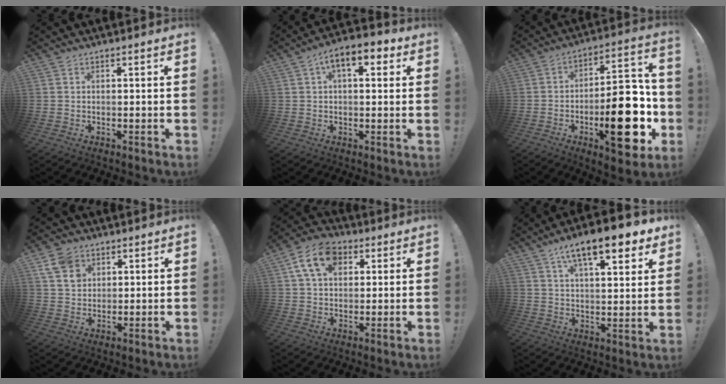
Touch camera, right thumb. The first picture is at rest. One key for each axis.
{"total": 8.7, "fx": 3.2, "fy": 4.1, "fz": 7.0, "tx": -0.093, "ty": -0.008, "tz": 0.051}
{"total": 23.7, "fx": -6.8, "fy": 9.7, "fz": 20.6, "tx": -0.290, "ty": 0.040, "tz": -0.097}
{"total": 9.2, "fx": 4.9, "fy": 6.7, "fz": 3.8, "tx": -0.061, "ty": -0.018, "tz": 0.099}
{"total": 12.5, "fx": 4.9, "fy": 8.8, "fz": 7.4, "tx": -0.118, "ty": -0.003, "tz": 0.095}
{"total": 14.3, "fx": 8.6, "fy": 4.3, "fz": 10.6, "tx": -0.161, "ty": -0.046, "tz": 0.139}